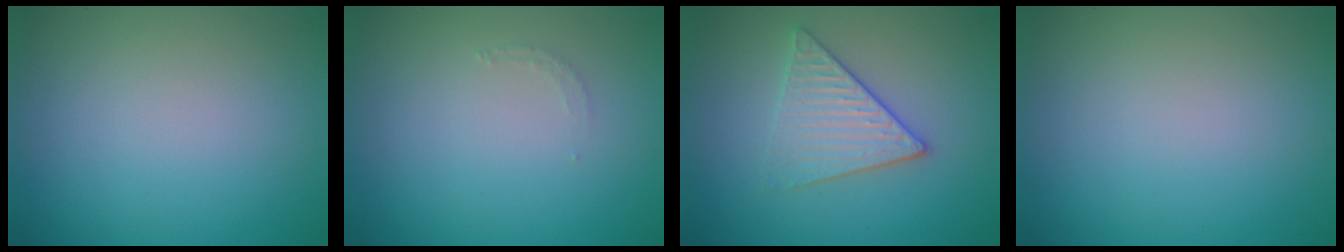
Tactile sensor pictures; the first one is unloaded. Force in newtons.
{"total": 0.8, "press": 0.8, "slide": 0.1}
{"total": 3.5, "press": 3.1, "slide": 1.5}
{"total": 0.0}